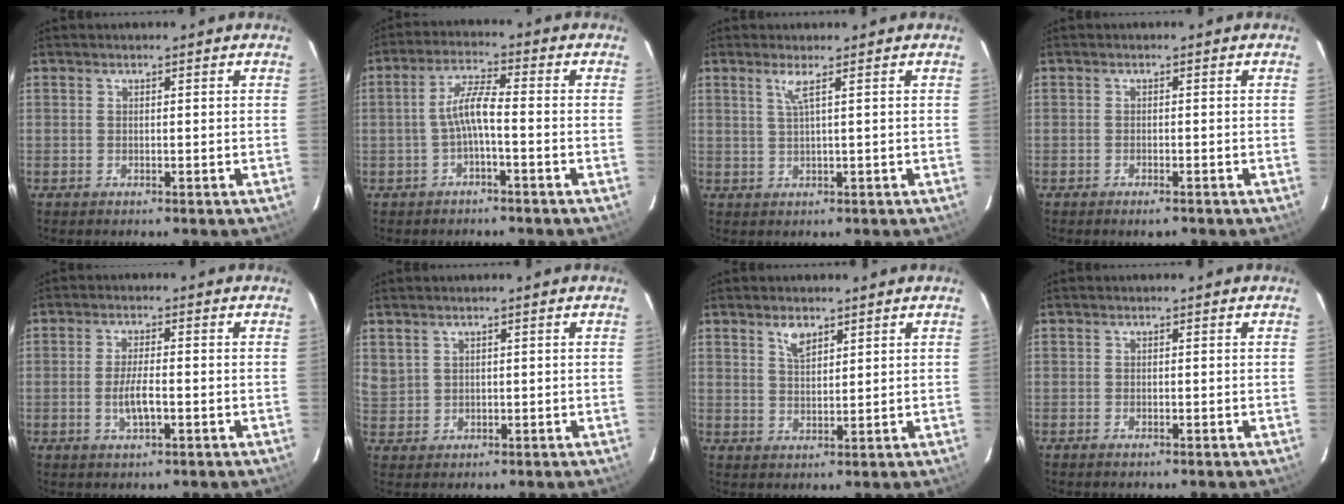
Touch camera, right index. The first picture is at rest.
{"total": 4.8, "force": [-1.7, 0.6, 4.5], "torque": [-0.097, 0.013, -0.032]}
{"total": 2.2, "force": [1.0, -0.7, 1.8], "torque": [-0.030, -0.002, 0.022]}
{"total": 1.7, "force": [-1.3, 0.6, 0.9], "torque": [-0.022, -0.001, -0.022]}
{"total": 4.6, "force": [-1.3, 1.1, 4.2], "torque": [-0.082, -0.004, -0.023]}
{"total": 3.7, "force": [2.0, 3.0, 0.9], "torque": [-0.015, 0.009, 0.049]}
{"total": 3.5, "force": [2.3, 1.6, 2.1], "torque": [-0.037, 0.004, 0.044]}
{"total": 0.6, "force": [-0.5, 0.3, 0.3], "torque": [-0.007, -0.001, -0.009]}